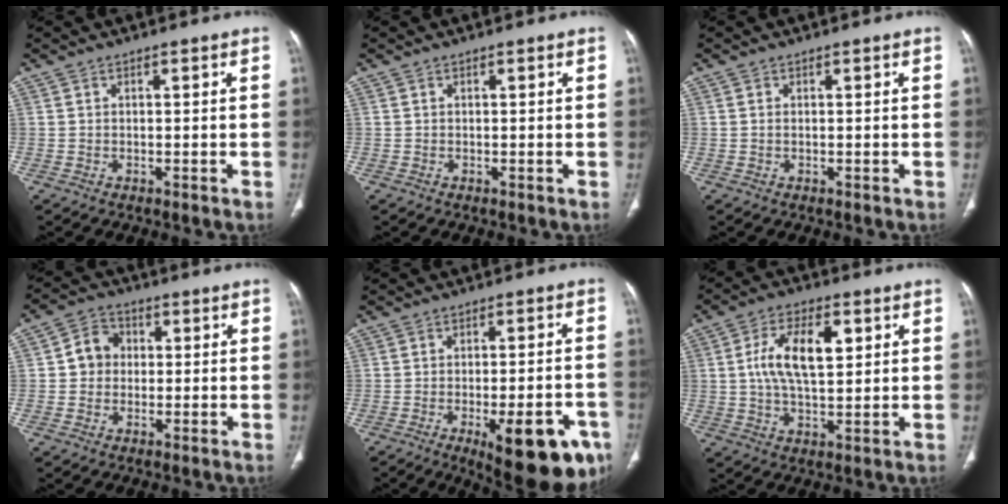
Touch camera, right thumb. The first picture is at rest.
{"total": 0.0}
{"total": 0.0}
{"total": 6.0, "force": [0.3, 5.3, 2.6], "torque": [-0.023, 0.014, -0.003]}
{"total": 17.0, "force": [-7.8, 5.8, 13.9], "torque": [-0.122, 0.021, -0.093]}
{"total": 11.2, "force": [3.0, 4.9, 9.6], "torque": [-0.174, -0.003, 0.055]}